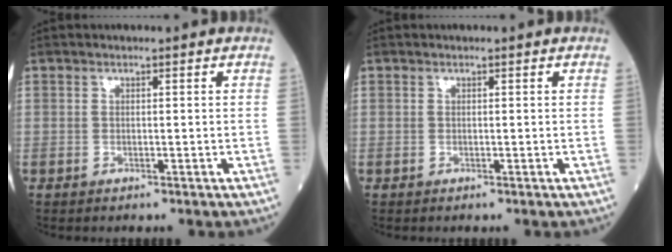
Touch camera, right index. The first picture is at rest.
{"total": 0.0}